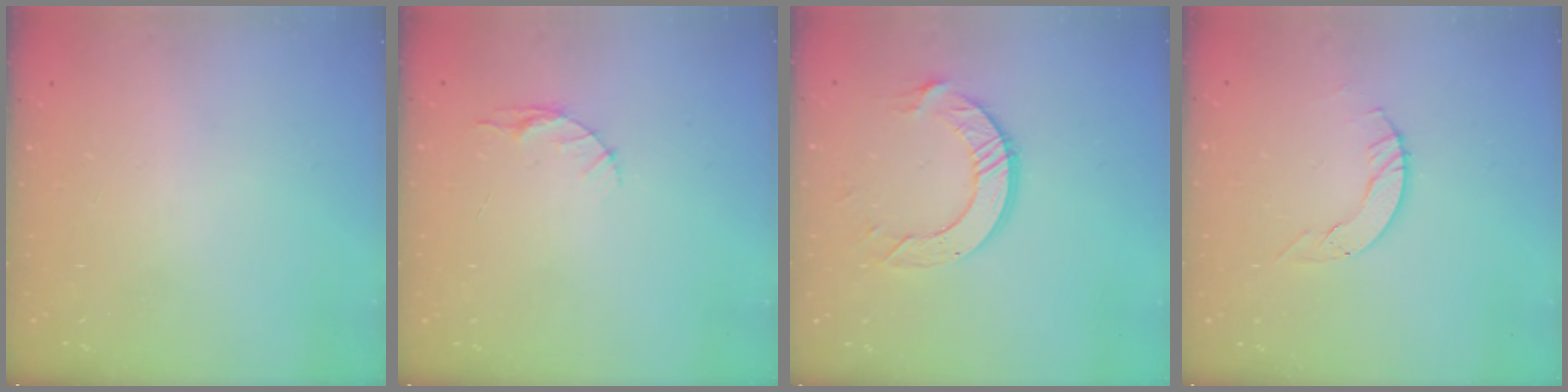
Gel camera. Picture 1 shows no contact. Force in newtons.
{"total": 3.3, "press": 3.3, "slide": 0.4}
{"total": 9.7, "press": 9.7, "slide": 0.8}
{"total": 4.0, "press": 4.0, "slide": 0.1}